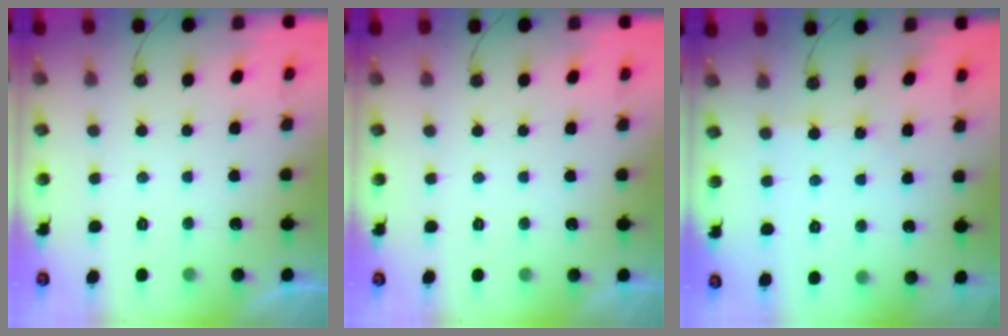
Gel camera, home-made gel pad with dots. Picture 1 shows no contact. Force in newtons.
{"total": 0.0}
{"total": 2.1, "press": 2.0, "slide": 0.3}